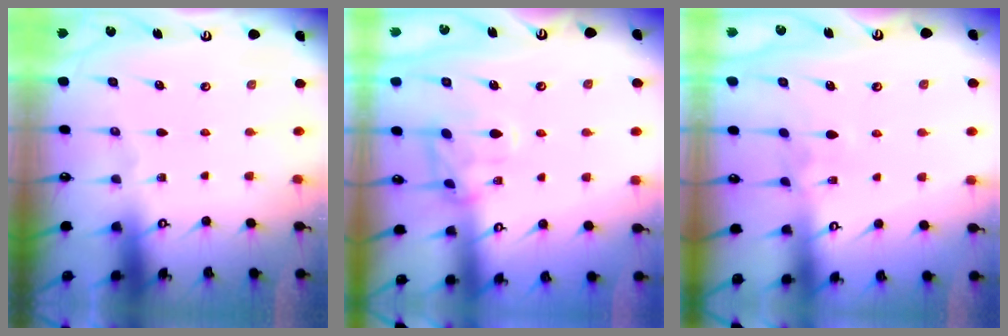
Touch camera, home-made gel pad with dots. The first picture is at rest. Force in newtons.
{"total": 1.3, "press": 1.2, "slide": 0.4}
{"total": 3.0, "press": 2.9, "slide": 0.3}